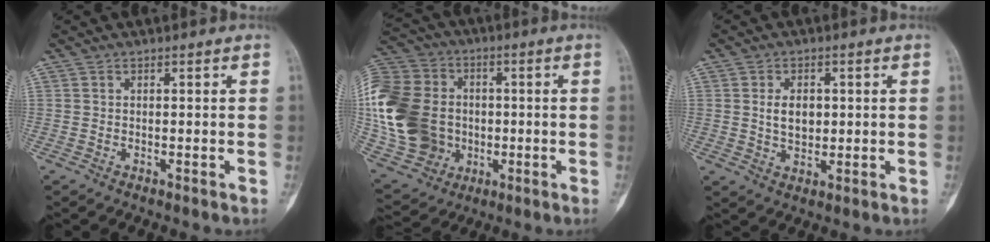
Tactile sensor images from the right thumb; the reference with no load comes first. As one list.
[{"total": 25.9, "force": [-0.6, 21.0, 15.1], "torque": [-0.340, 0.026, 0.004]}, {"total": 5.0, "force": [0.8, 3.4, 3.6], "torque": [-0.044, -0.005, 0.017]}]